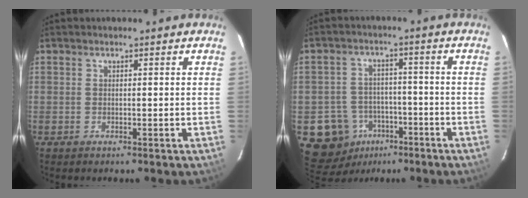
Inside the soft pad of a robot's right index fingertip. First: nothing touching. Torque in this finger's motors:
{"motor_torque": [-0.13, -0.04, -0.66, -0.21]}